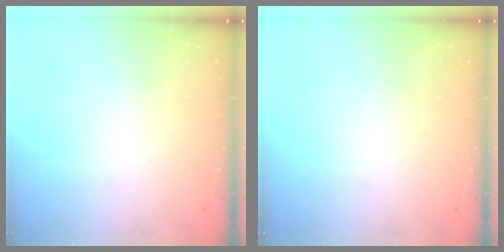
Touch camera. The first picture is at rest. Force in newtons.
{"total": 0.0}